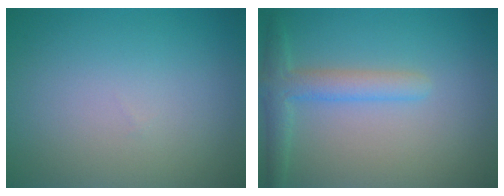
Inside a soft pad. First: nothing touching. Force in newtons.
{"total": 3.0, "press": 3.0, "slide": 0.2}